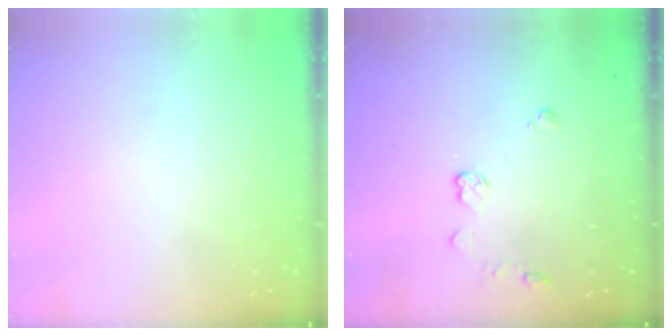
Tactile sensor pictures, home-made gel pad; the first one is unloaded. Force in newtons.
{"total": 4.3, "press": 4.3, "slide": 0.6}